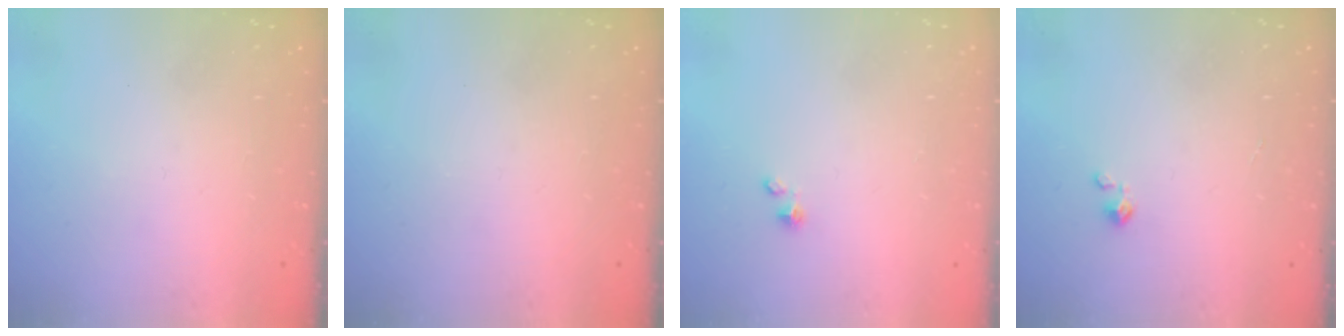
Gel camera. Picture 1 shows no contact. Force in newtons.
{"total": 0.0}
{"total": 1.5, "press": 1.5, "slide": 0.0}
{"total": 2.3, "press": 2.2, "slide": 0.3}